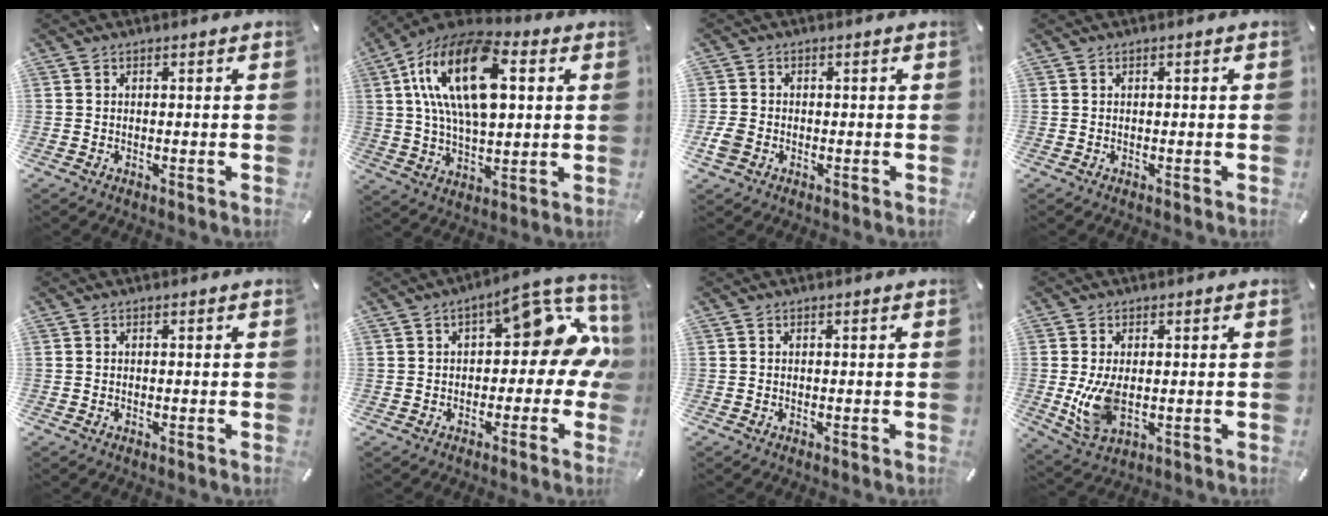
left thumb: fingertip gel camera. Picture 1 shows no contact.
{"total": 21.4, "force": [6.8, 11.1, 16.9], "torque": [-0.333, -0.003, 0.111]}
{"total": 4.1, "force": [-1.0, 3.9, 1.1], "torque": [-0.017, 0.004, -0.018]}
{"total": 0.0}
{"total": 0.0}
{"total": 12.8, "force": [4.6, 6.1, 10.4], "torque": [-0.125, -0.037, 0.071]}
{"total": 0.0}
{"total": 8.6, "force": [-0.4, 5.0, 7.0], "torque": [-0.150, -0.014, -0.010]}